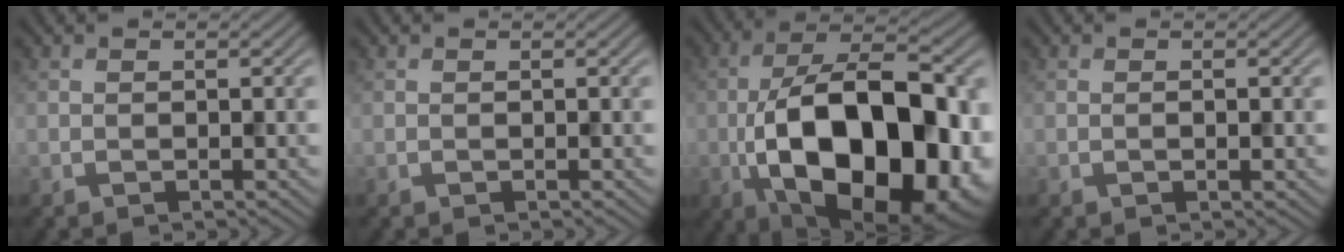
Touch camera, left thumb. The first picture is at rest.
{"total": 0.0}
{"total": 19.6, "force": [-5.2, 9.8, 16.2], "torque": [-0.276, -0.006, -0.086]}
{"total": 0.6, "force": [-0.2, 0.1, 0.5], "torque": [-0.009, -0.001, -0.003]}